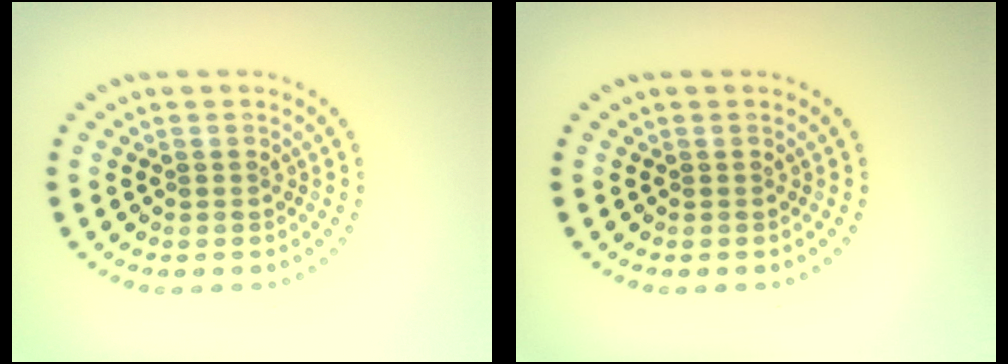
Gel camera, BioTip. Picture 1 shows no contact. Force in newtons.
{"total": 0.0}